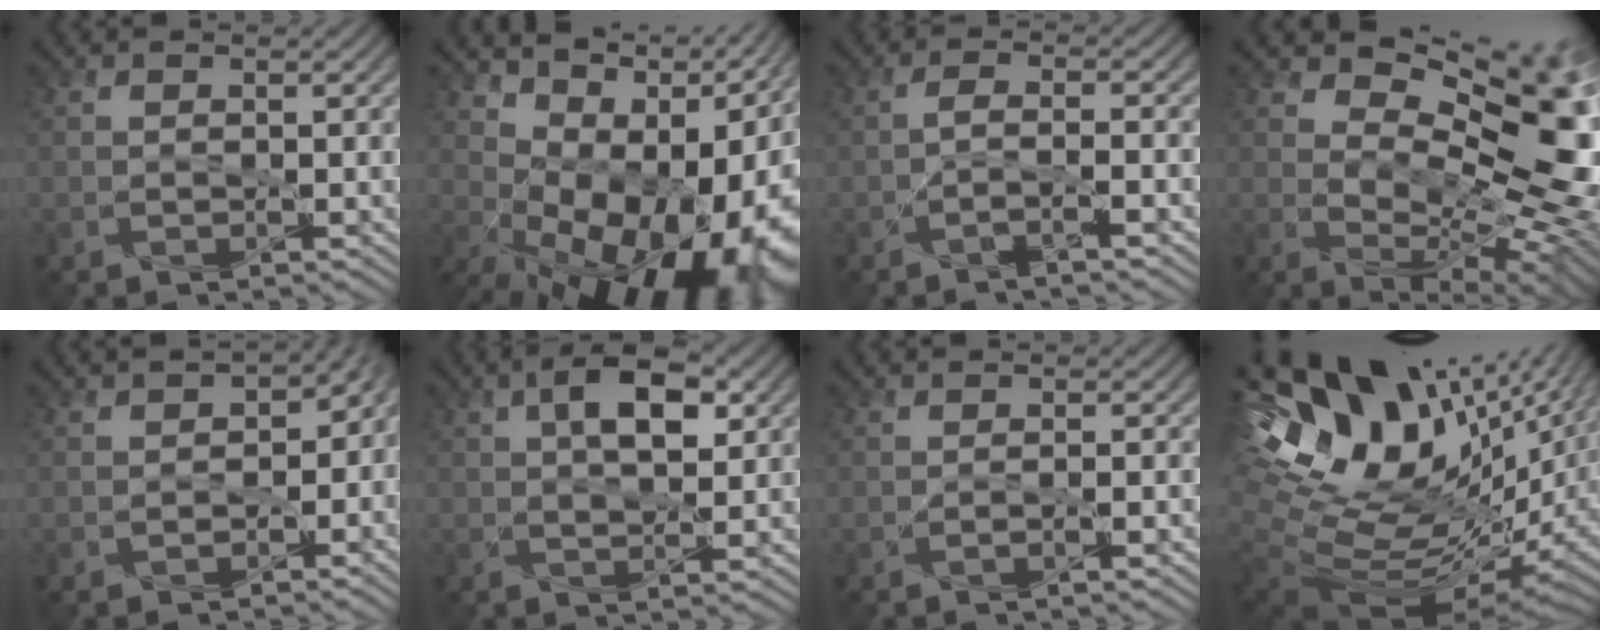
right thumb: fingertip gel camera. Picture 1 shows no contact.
{"total": 17.4, "force": [2.2, 10.2, 13.9], "torque": [-0.158, -0.008, 0.078]}
{"total": 2.4, "force": [-1.3, 0.1, 2.0], "torque": [-0.043, 0.007, -0.031]}
{"total": 15.4, "force": [4.8, 8.7, 11.7], "torque": [-0.169, 0.006, 0.078]}
{"total": 4.8, "force": [-0.9, 3.5, 3.2], "torque": [-0.035, -0.009, -0.010]}
{"total": 6.5, "force": [1.9, 2.9, 5.5], "torque": [-0.097, 0.007, 0.029]}
{"total": 1.1, "force": [-0.4, -0.1, 1.0], "torque": [-0.020, 0.002, -0.007]}
{"total": 20.7, "force": [6.9, 10.8, 16.2], "torque": [-0.295, 0.024, 0.152]}